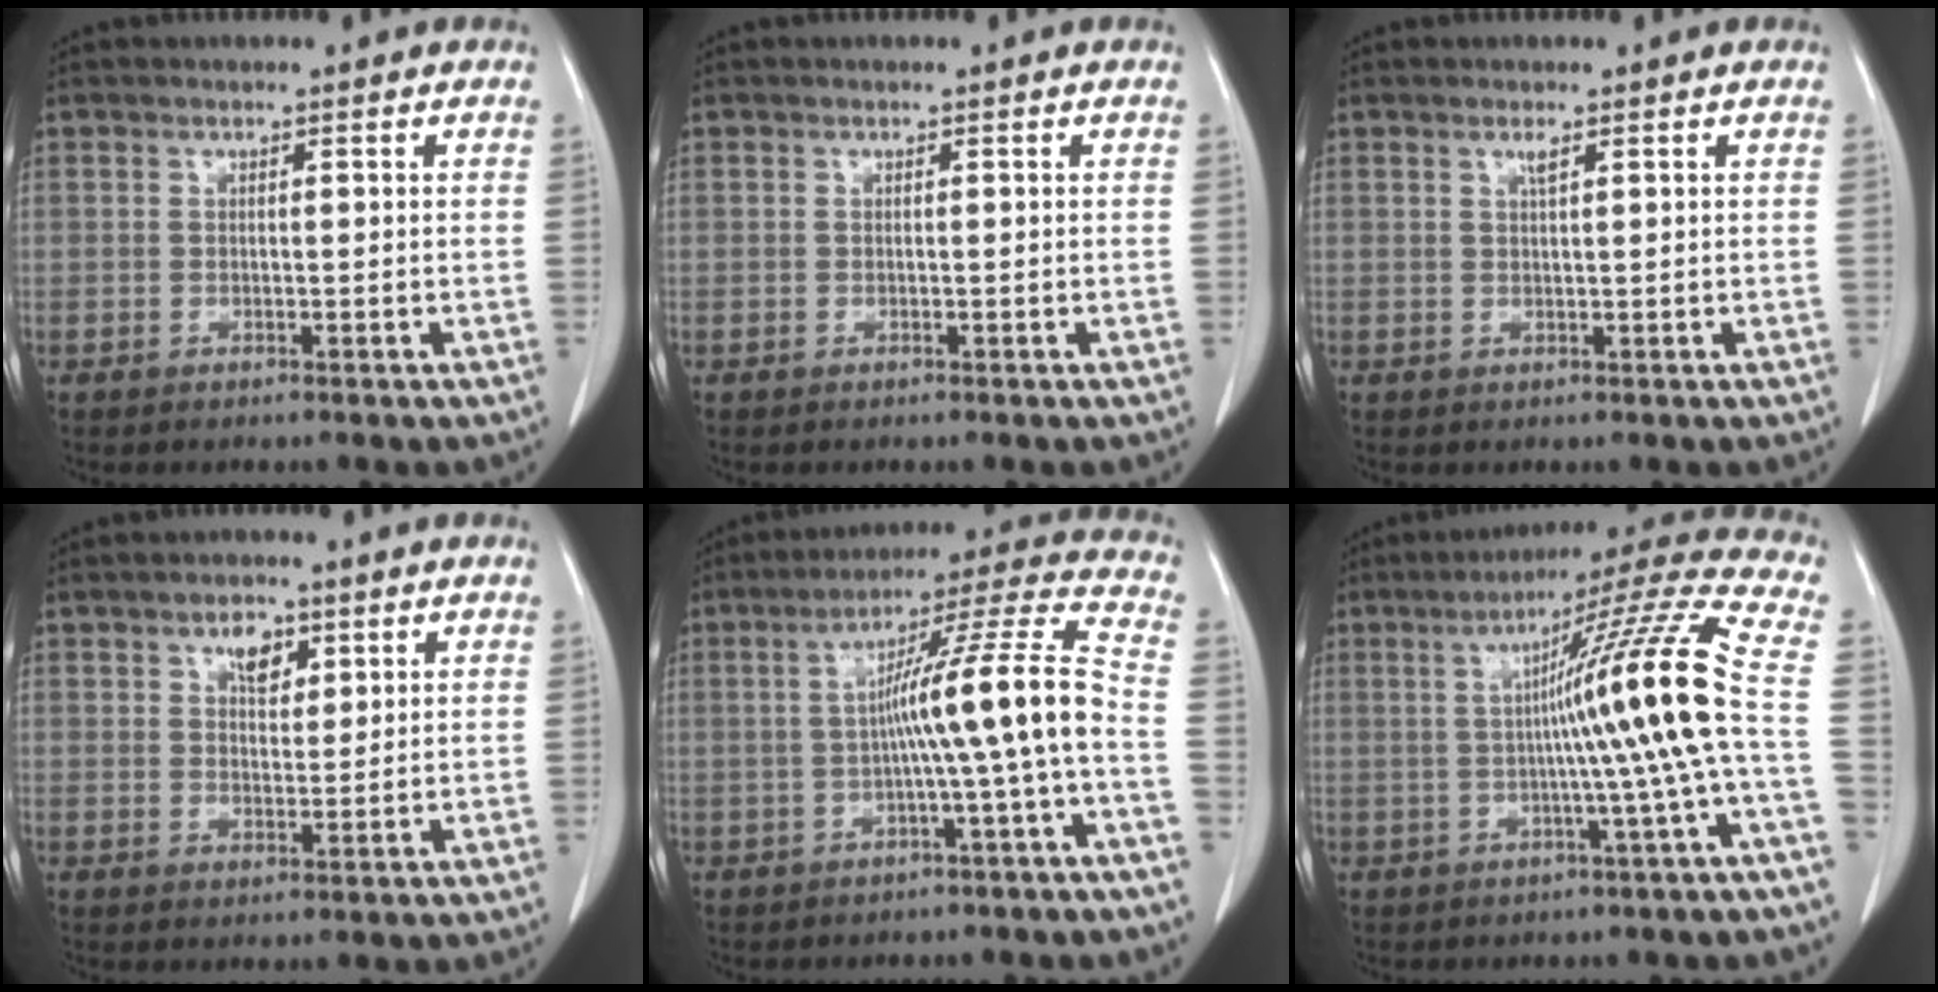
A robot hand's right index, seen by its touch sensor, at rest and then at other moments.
{"total": 0.0}
{"total": 1.1, "force": [0.6, 0.0, 0.9], "torque": [-0.018, -0.001, 0.013]}
{"total": 3.8, "force": [2.0, 2.1, 2.4], "torque": [-0.038, 0.002, 0.035]}
{"total": 11.6, "force": [-2.0, -1.6, 11.3], "torque": [-0.176, 0.025, -0.032]}
{"total": 14.7, "force": [-0.5, -2.9, 14.5], "torque": [-0.200, 0.010, -0.009]}